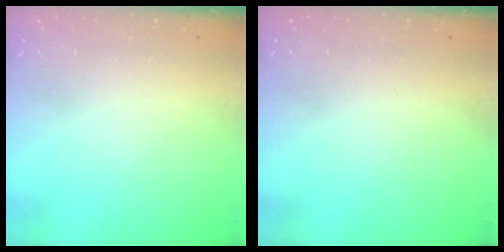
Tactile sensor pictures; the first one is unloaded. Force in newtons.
{"total": 1.8, "press": 1.8, "slide": 0.4}